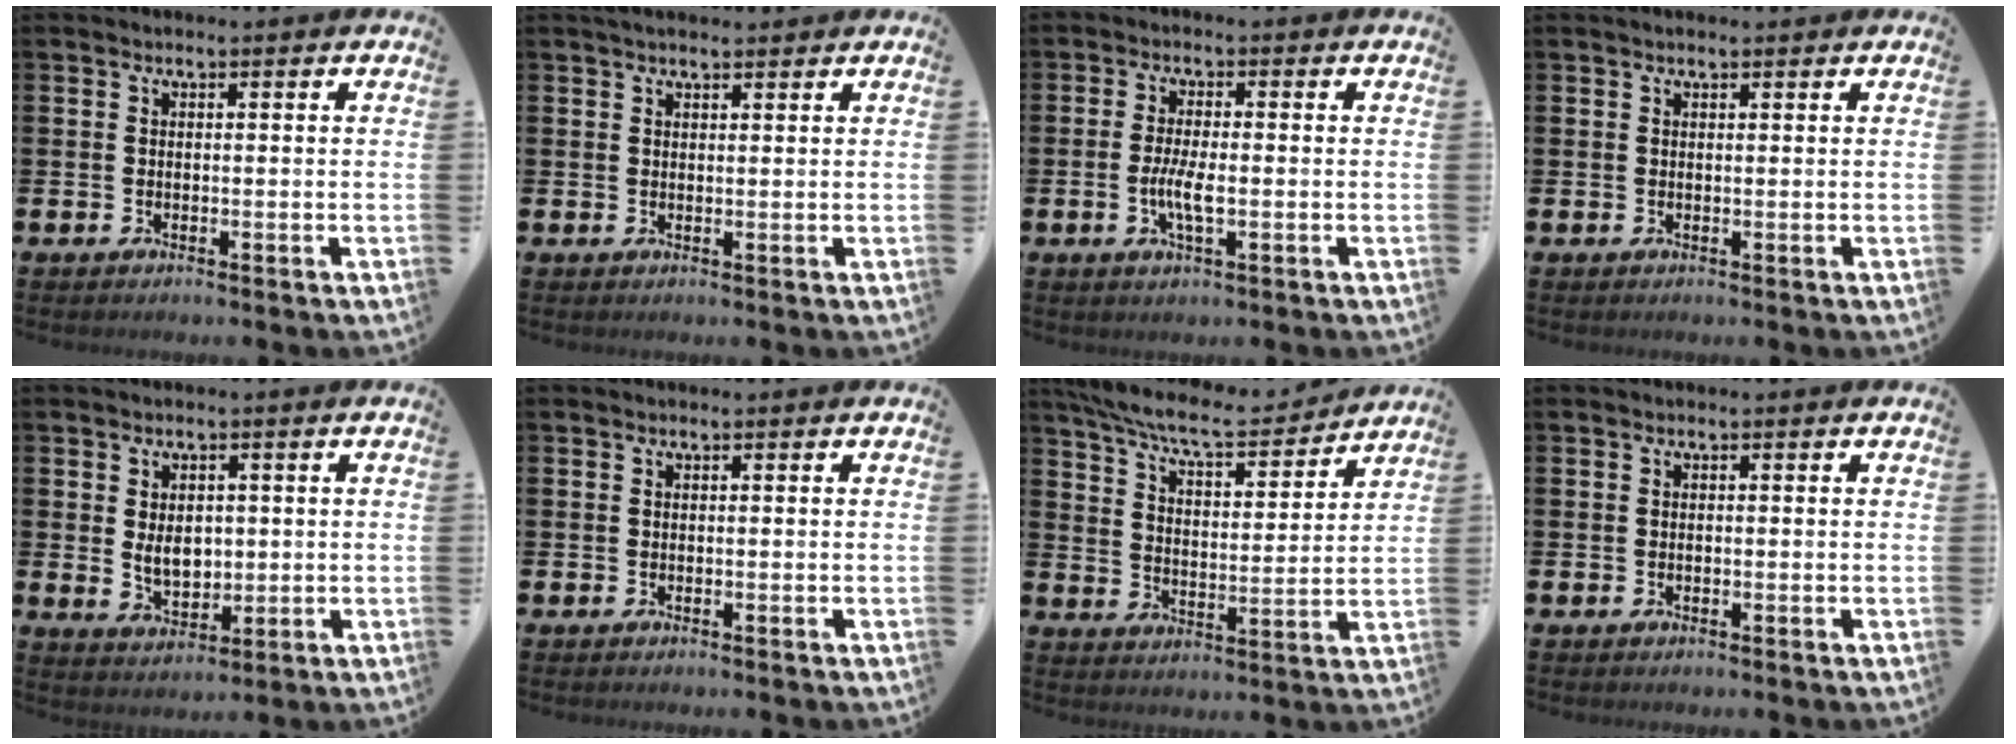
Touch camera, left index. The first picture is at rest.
{"total": 1.9, "force": [1.7, 0.4, 0.6], "torque": [-0.003, -0.001, 0.029]}
{"total": 3.7, "force": [-0.7, 1.0, 3.5], "torque": [-0.068, -0.001, -0.017]}
{"total": 0.7, "force": [0.6, 0.2, 0.4], "torque": [-0.004, 0.001, 0.010]}
{"total": 4.0, "force": [0.5, 2.8, 2.7], "torque": [-0.042, 0.004, 0.004]}
{"total": 0.0}
{"total": 8.5, "force": [7.8, 0.8, 3.2], "torque": [-0.087, -0.049, 0.134]}
{"total": 0.0}